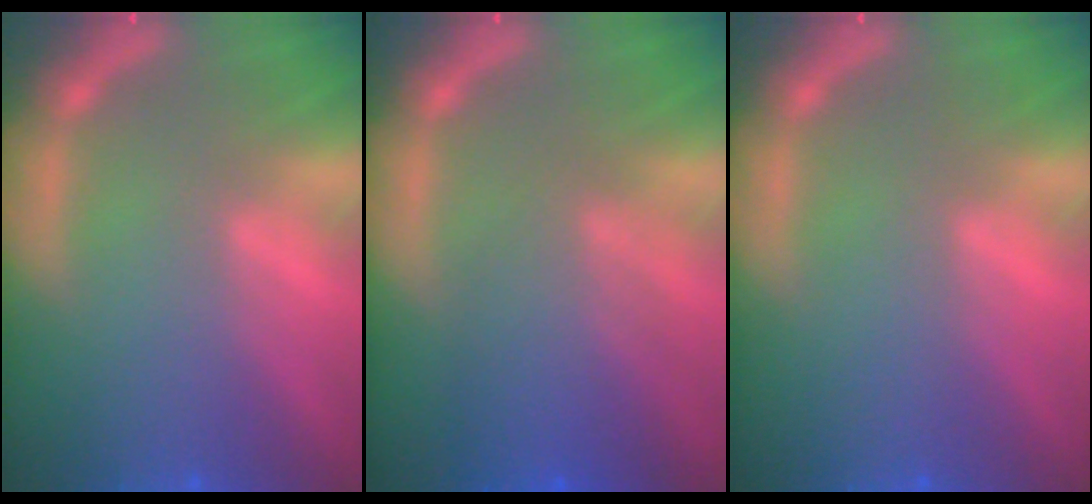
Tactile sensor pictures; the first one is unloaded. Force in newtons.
{"total": 5.5}
{"total": 0.0}